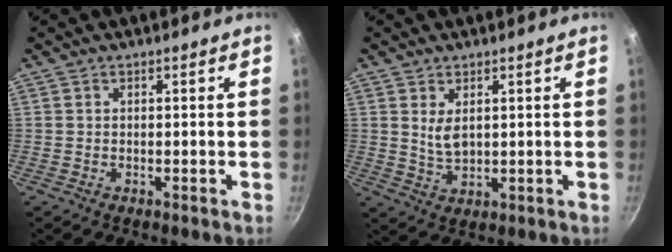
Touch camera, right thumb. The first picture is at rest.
{"total": 4.2, "force": [1.3, 2.3, 3.2], "torque": [-0.052, -0.017, 0.031]}